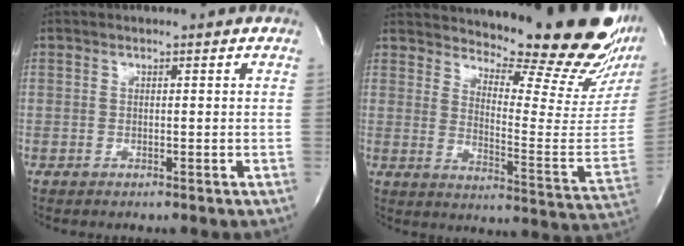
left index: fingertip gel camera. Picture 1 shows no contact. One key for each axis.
{"total": 23.8, "fx": 21.0, "fy": 3.3, "fz": 10.8, "tx": -0.157, "ty": -0.112, "tz": 0.256}